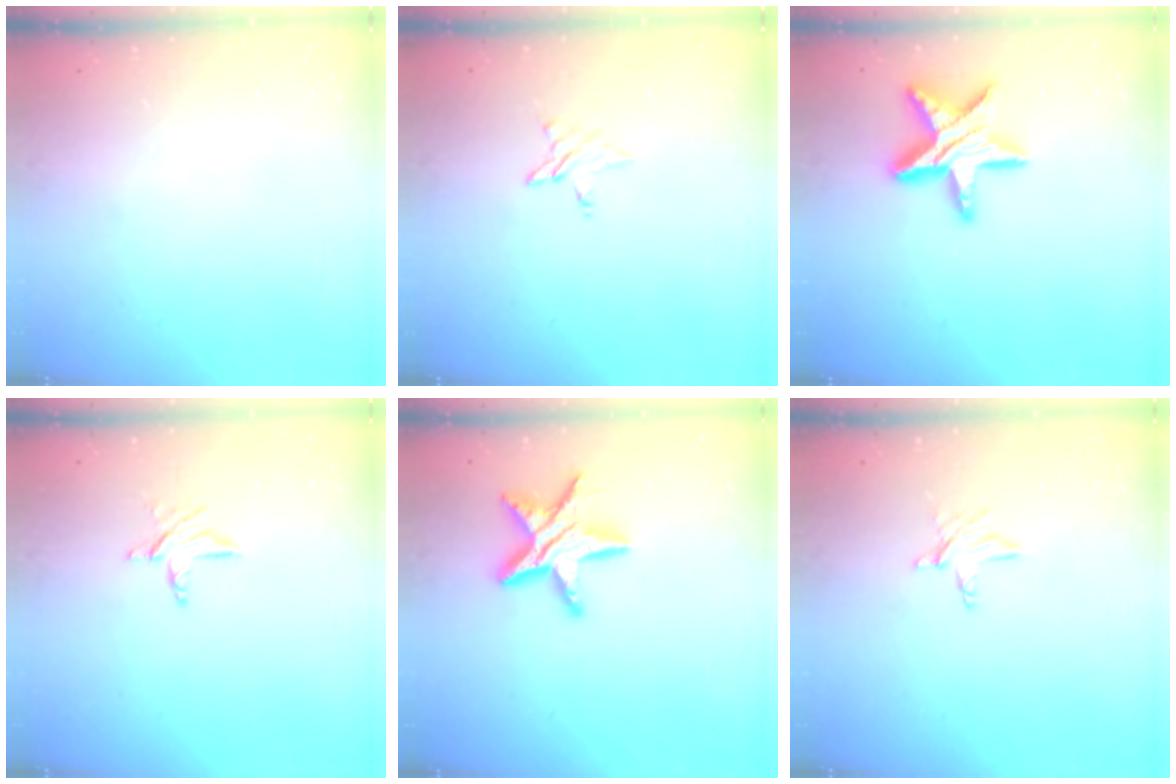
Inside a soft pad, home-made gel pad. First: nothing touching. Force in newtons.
{"total": 3.3, "press": 3.3, "slide": 0.3}
{"total": 15.6, "press": 15.5, "slide": 1.3}
{"total": 5.5, "press": 5.5, "slide": 0.3}
{"total": 13.2, "press": 13.2, "slide": 0.6}
{"total": 3.6, "press": 3.6, "slide": 0.4}